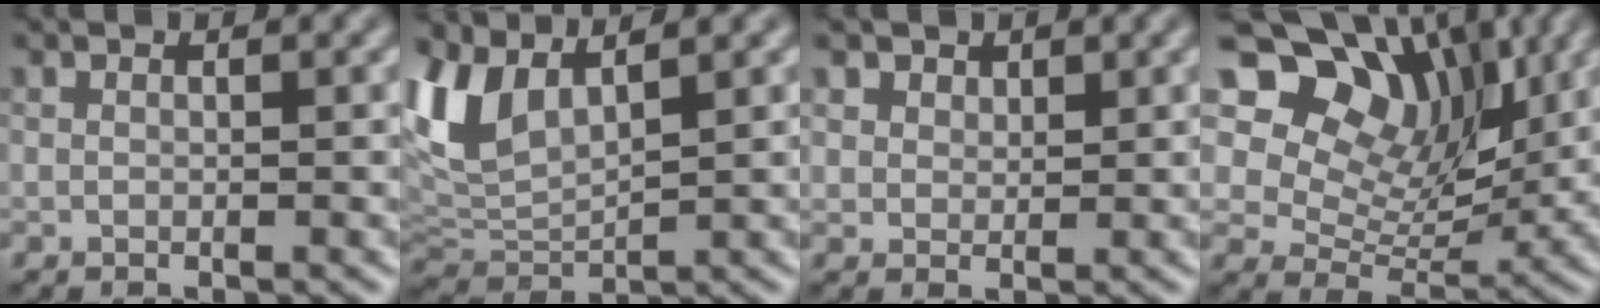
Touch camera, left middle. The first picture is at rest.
{"total": 5.4, "force": [1.5, 2.9, 4.3], "torque": [-0.121, 0.006, 0.038]}
{"total": 2.4, "force": [1.7, 1.6, 0.4], "torque": [-0.034, 0.000, 0.039]}
{"total": 8.6, "force": [3.4, 6.4, 4.6], "torque": [-0.066, -0.003, 0.062]}